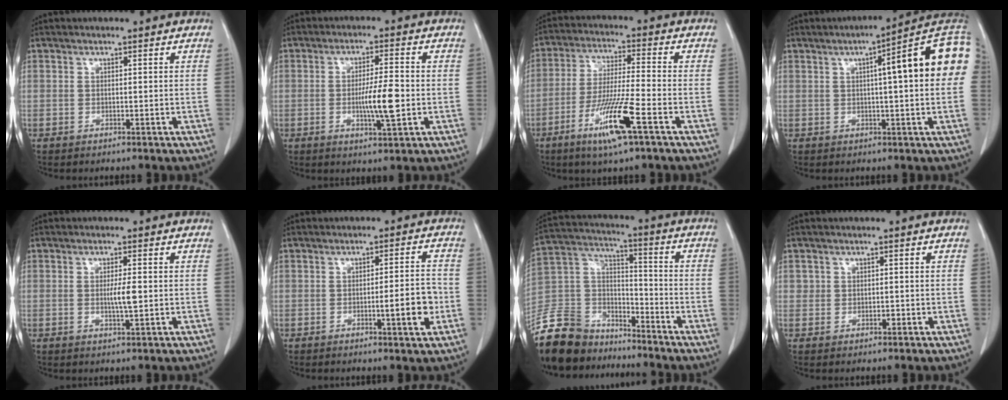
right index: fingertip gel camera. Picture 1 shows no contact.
{"total": 6.9, "force": [-1.2, 0.6, 6.7], "torque": [-0.118, -0.008, -0.020]}
{"total": 11.0, "force": [-5.4, -0.1, 9.6], "torque": [-0.188, -0.021, -0.103]}
{"total": 14.3, "force": [2.6, 1.2, 14.0], "torque": [-0.184, 0.035, 0.024]}
{"total": 3.0, "force": [-0.2, 0.2, 3.0], "torque": [-0.056, -0.003, -0.003]}
{"total": 5.7, "force": [-1.7, 0.5, 5.5], "torque": [-0.073, 0.000, -0.021]}
{"total": 15.0, "force": [-13.0, 6.8, 3.5], "torque": [-0.081, 0.036, -0.243]}
{"total": 1.3, "force": [0.0, 1.2, 0.4], "torque": [-0.006, 0.001, 0.001]}